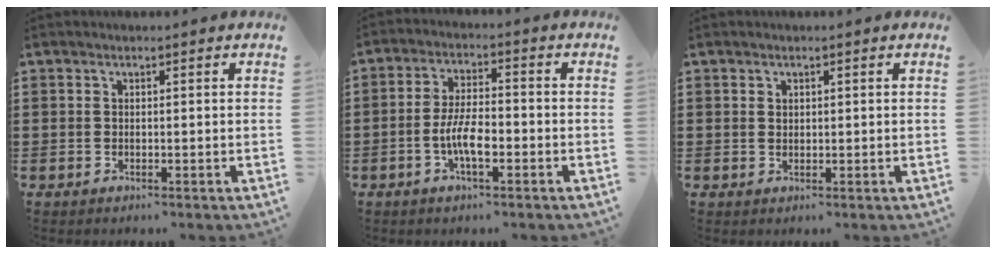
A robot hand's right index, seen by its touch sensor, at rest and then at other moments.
{"total": 6.2, "force": [-2.1, 1.5, 5.6], "torque": [-0.116, -0.003, -0.042]}
{"total": 0.7, "force": [0.7, 0.0, 0.1], "torque": [0.001, 0.002, 0.015]}